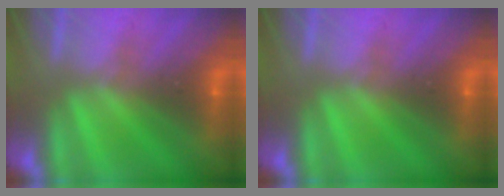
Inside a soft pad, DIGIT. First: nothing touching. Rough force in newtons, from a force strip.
{"total": 0.0}